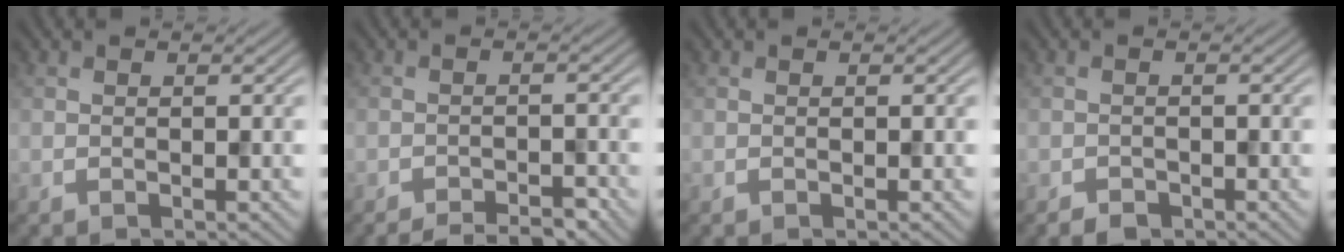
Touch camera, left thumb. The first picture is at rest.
{"total": 4.2, "force": [-3.7, 0.7, 1.9], "torque": [-0.033, 0.006, -0.056]}
{"total": 0.0}
{"total": 1.2, "force": [-1.0, 0.6, 0.3], "torque": [-0.003, -0.002, -0.020]}